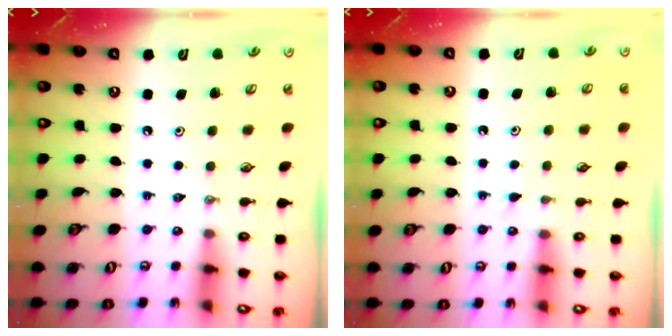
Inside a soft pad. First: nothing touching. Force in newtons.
{"total": 2.8, "press": 2.7, "slide": 0.3}